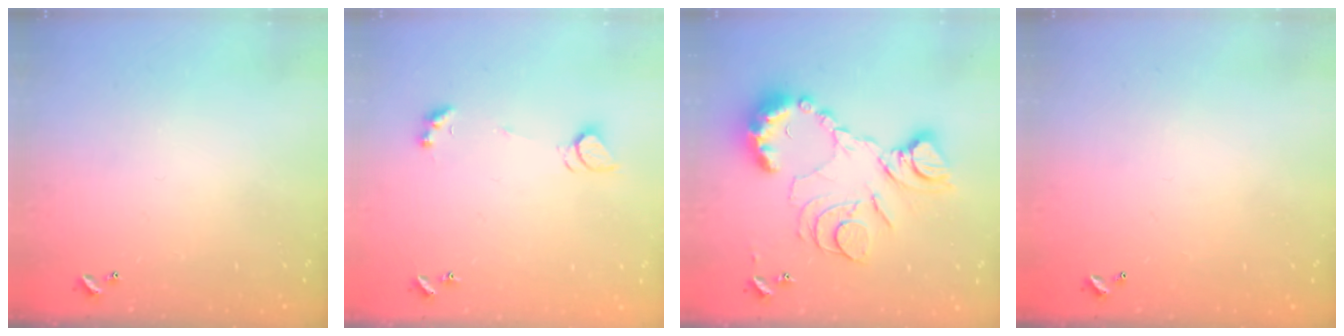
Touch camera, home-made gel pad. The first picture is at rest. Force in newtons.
{"total": 2.3, "press": 2.3, "slide": 0.4}
{"total": 18.1, "press": 18.1, "slide": 1.8}
{"total": 2.9, "press": 2.9, "slide": 0.1}